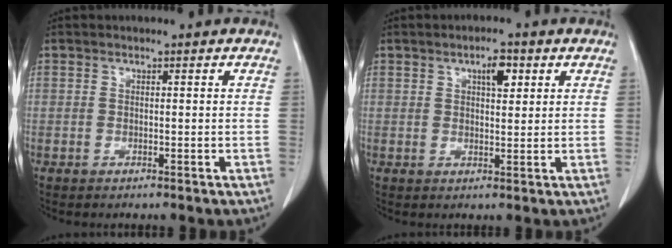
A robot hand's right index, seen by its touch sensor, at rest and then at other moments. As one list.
[{"total": 3.7, "force": [1.7, 1.3, 3.0], "torque": [-0.045, 0.002, 0.026]}]